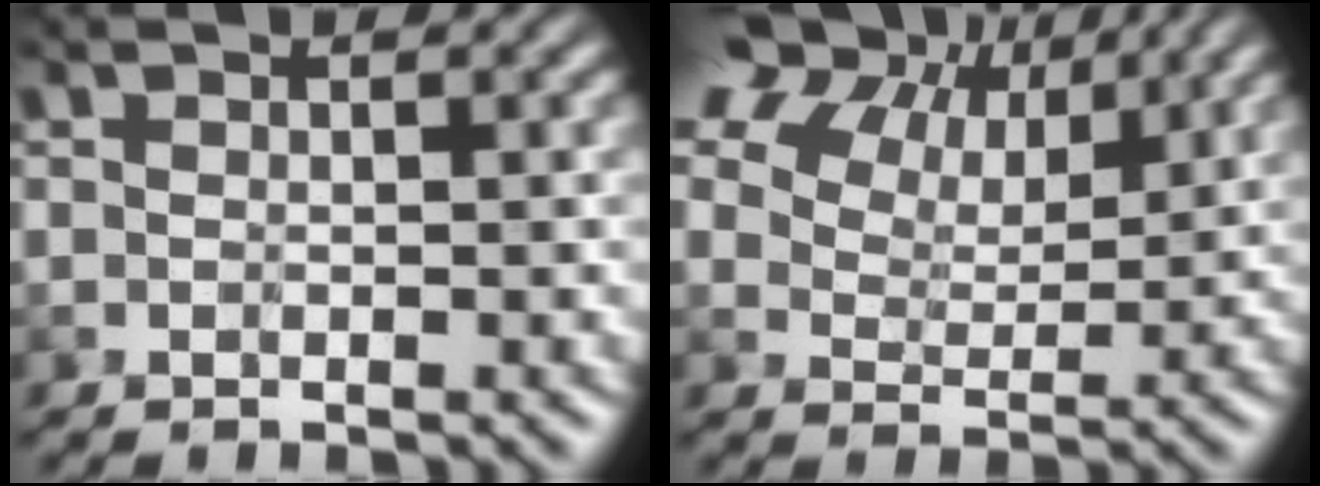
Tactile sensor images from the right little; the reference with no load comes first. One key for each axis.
{"total": 13.4, "fx": 7.9, "fy": 8.1, "fz": 7.2, "tx": -0.144, "ty": 0.028, "tz": 0.143}